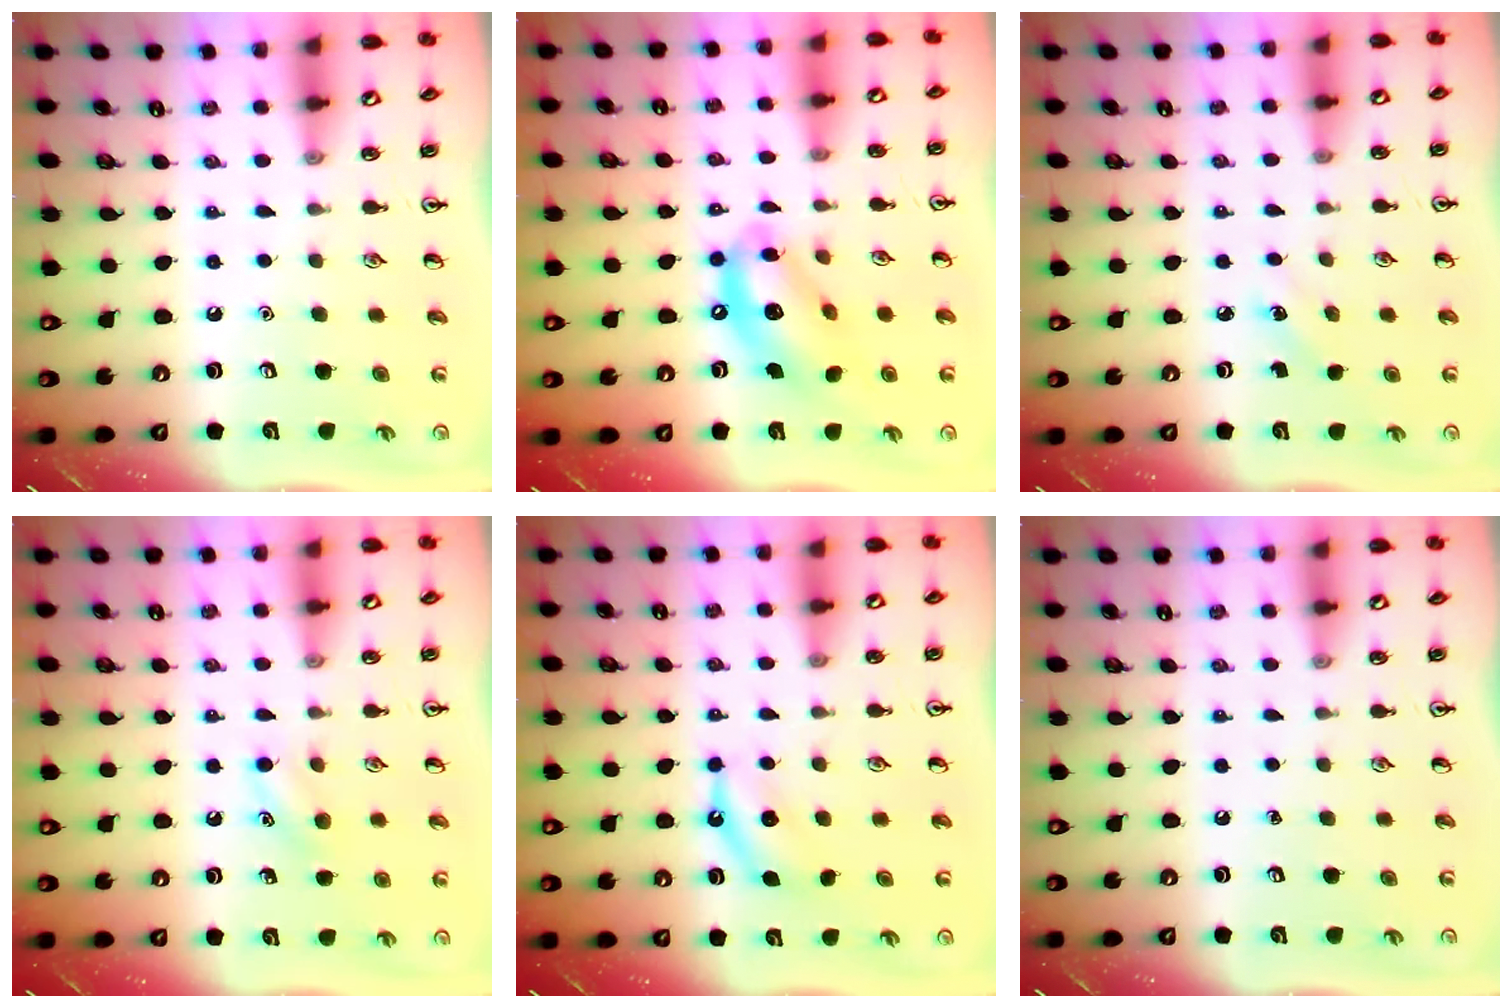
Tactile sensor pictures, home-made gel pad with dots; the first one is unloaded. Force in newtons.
{"total": 13.3, "press": 12.7, "slide": 4.1}
{"total": 1.9, "press": 1.7, "slide": 0.8}
{"total": 7.7, "press": 7.5, "slide": 1.7}
{"total": 4.8, "press": 4.7, "slide": 0.9}
{"total": 0.0}